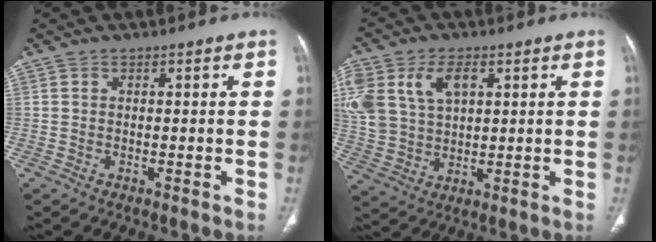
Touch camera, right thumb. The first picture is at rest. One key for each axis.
{"total": 17.7, "fx": 6.2, "fy": 12.0, "fz": 11.4, "tx": -0.269, "ty": 0.011, "tz": 0.126}